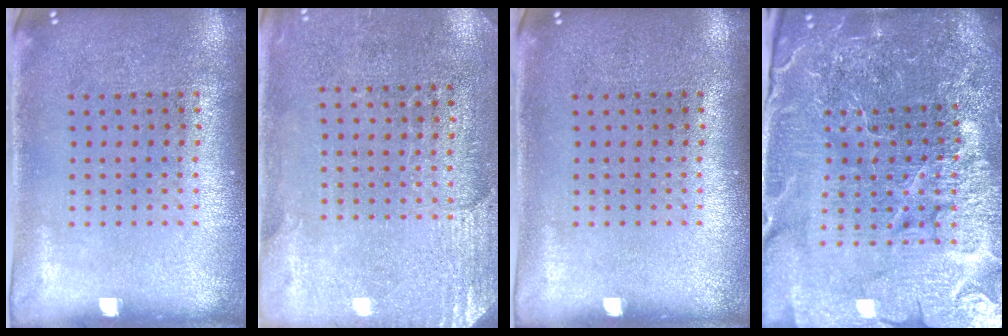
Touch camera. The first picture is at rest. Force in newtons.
{"total": 2.7, "press": 2.4, "slide": 1.2}
{"total": 0.0}
{"total": 6.2, "press": 5.5, "slide": 2.9}